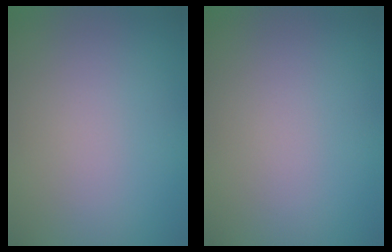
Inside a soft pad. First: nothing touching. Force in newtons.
{"total": 0.0}